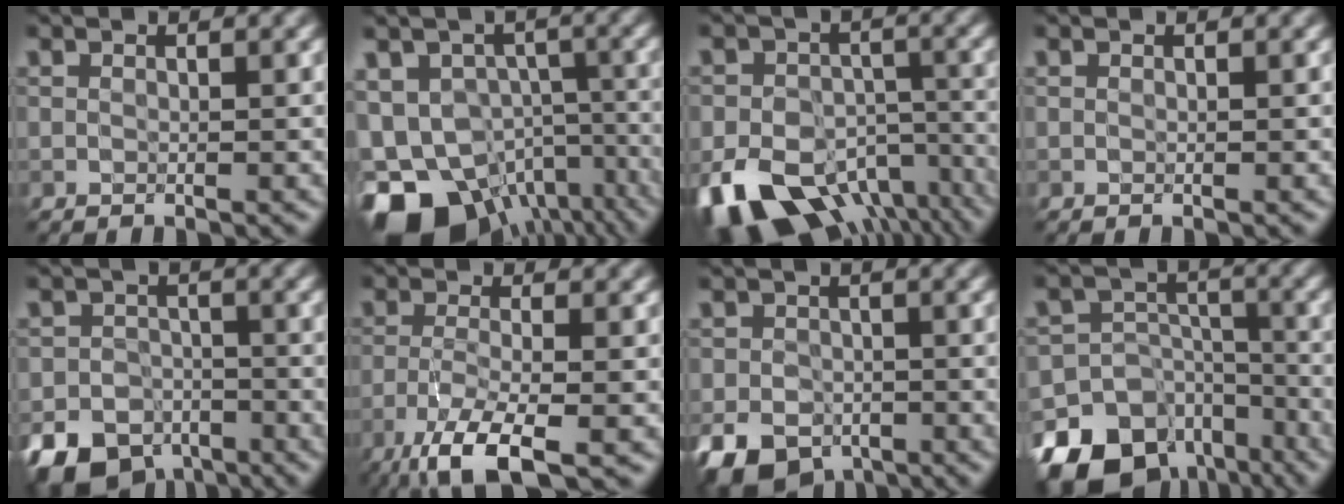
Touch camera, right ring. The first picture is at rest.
{"total": 14.8, "force": [-8.2, 9.9, 7.3], "torque": [-0.135, -0.039, -0.099]}
{"total": 15.3, "force": [-8.6, 10.0, 7.8], "torque": [-0.138, -0.039, -0.108]}
{"total": 0.0}
{"total": 9.4, "force": [-6.4, 6.2, 3.0], "torque": [-0.045, -0.024, -0.105]}
{"total": 6.4, "force": [-3.8, 1.5, 4.9], "torque": [-0.089, -0.005, -0.083]}
{"total": 5.7, "force": [-3.1, 4.0, 2.6], "torque": [-0.048, -0.013, -0.056]}
{"total": 17.7, "force": [-12.1, 11.9, 5.2], "torque": [-0.100, -0.059, -0.189]}